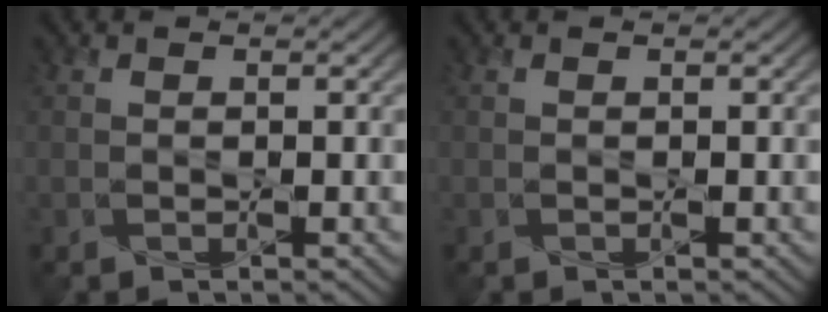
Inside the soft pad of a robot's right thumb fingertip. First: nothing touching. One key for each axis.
{"total": 0.0}